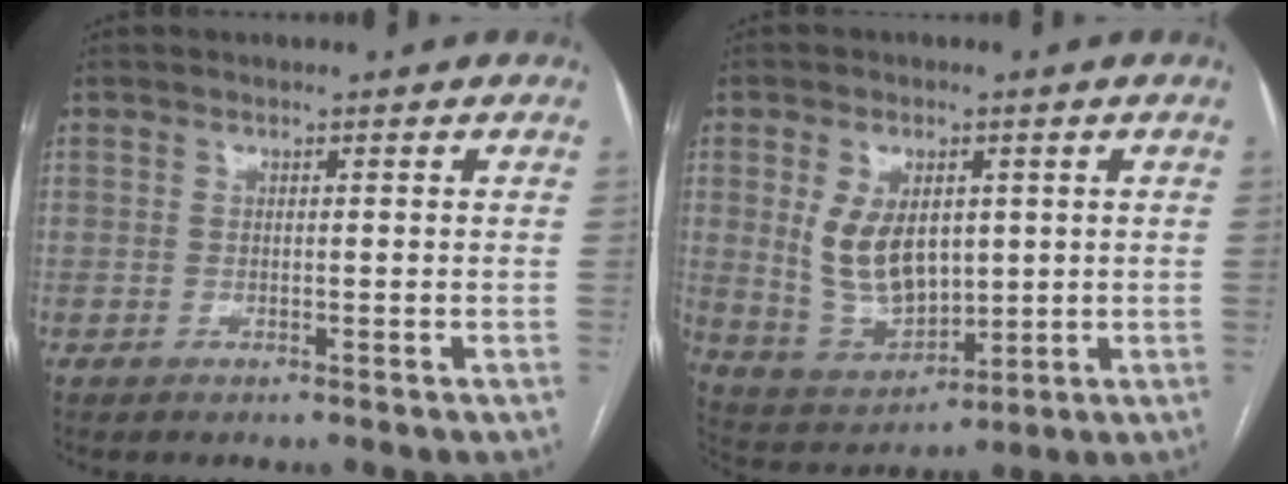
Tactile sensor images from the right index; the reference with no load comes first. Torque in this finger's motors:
{"motor_torque": [0.39, -0.02, 0.31, 0.08]}